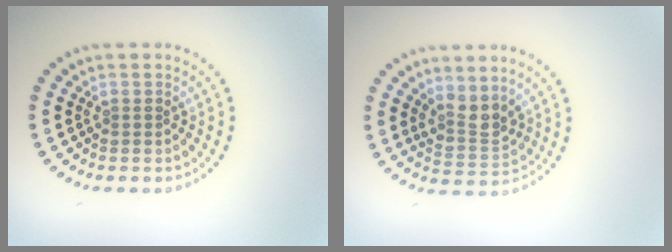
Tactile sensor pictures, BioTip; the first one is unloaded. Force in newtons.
{"total": 2.7, "press": 2.1, "slide": 1.7}